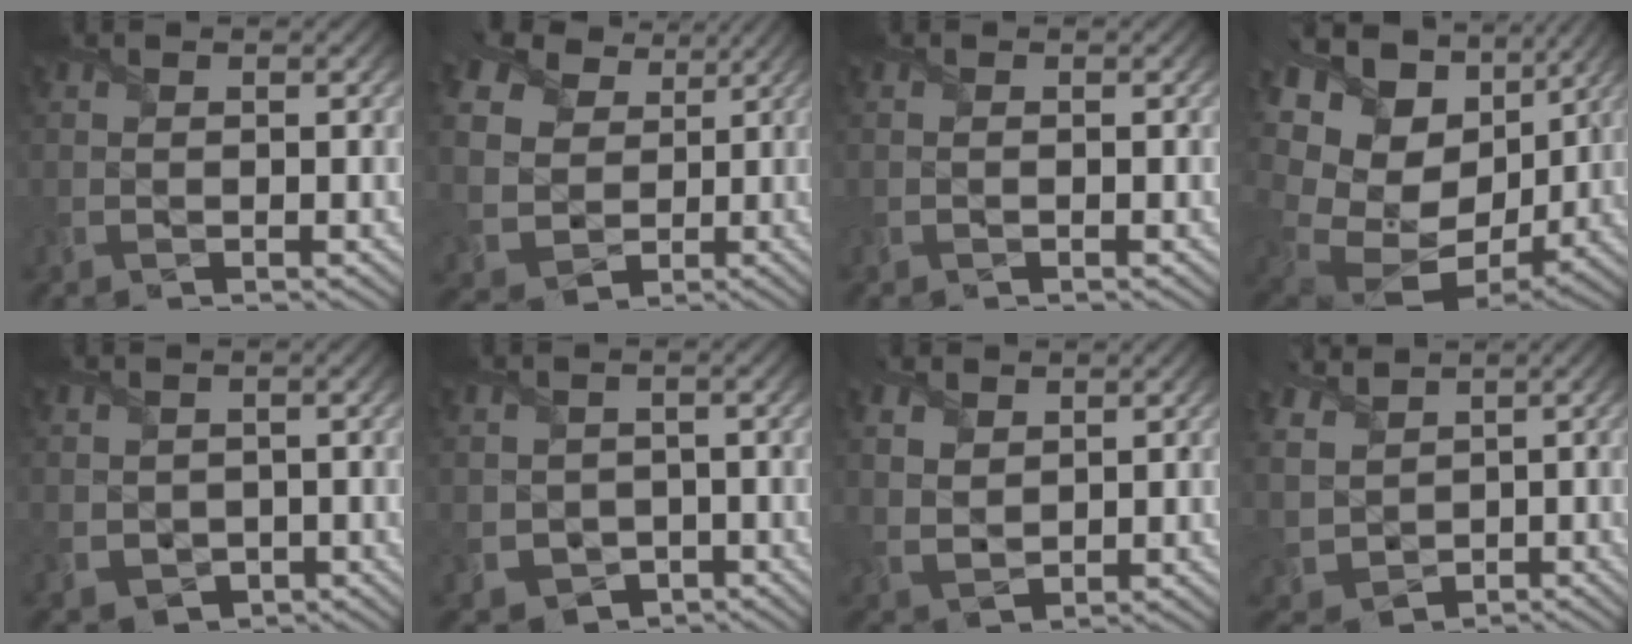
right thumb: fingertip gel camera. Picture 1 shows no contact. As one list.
[{"total": 11.6, "force": [3.7, 9.6, 5.5], "torque": [-0.174, 0.010, 0.068]}, {"total": 0.0}, {"total": 18.1, "force": [2.3, 13.7, 11.6], "torque": [-0.276, -0.038, 0.093]}, {"total": 2.0, "force": [0.2, 2.0, 0.5], "torque": [-0.039, -0.007, 0.002]}, {"total": 2.8, "force": [-0.5, 2.7, 0.5], "torque": [-0.040, -0.015, -0.014]}, {"total": 3.7, "force": [2.4, 2.2, 1.8], "torque": [-0.071, -0.001, 0.049]}, {"total": 5.3, "force": [2.3, 4.4, 2.0], "torque": [-0.095, 0.002, 0.039]}]